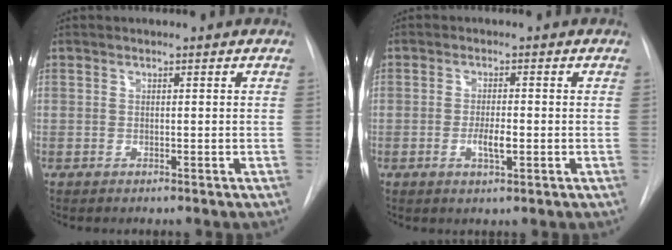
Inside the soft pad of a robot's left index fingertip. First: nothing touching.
{"total": 3.0, "force": [-0.8, 0.7, 2.7], "torque": [-0.052, 0.000, -0.012]}